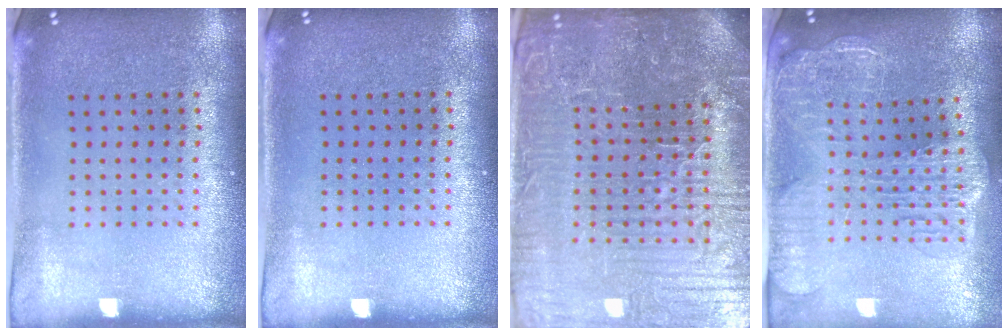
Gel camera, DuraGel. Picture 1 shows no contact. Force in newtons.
{"total": 0.0}
{"total": 6.8, "press": 6.1, "slide": 3.0}
{"total": 2.9, "press": 2.4, "slide": 1.7}